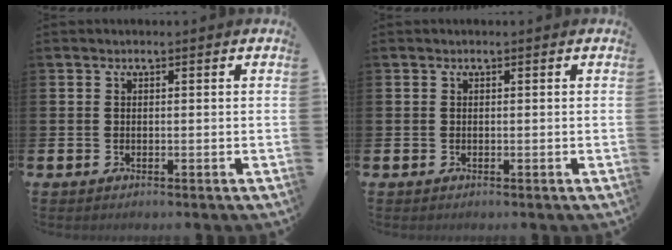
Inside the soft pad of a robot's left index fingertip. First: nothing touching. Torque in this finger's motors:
{"motor_torque": [-0.04, 0.04, 0.00, -0.01]}